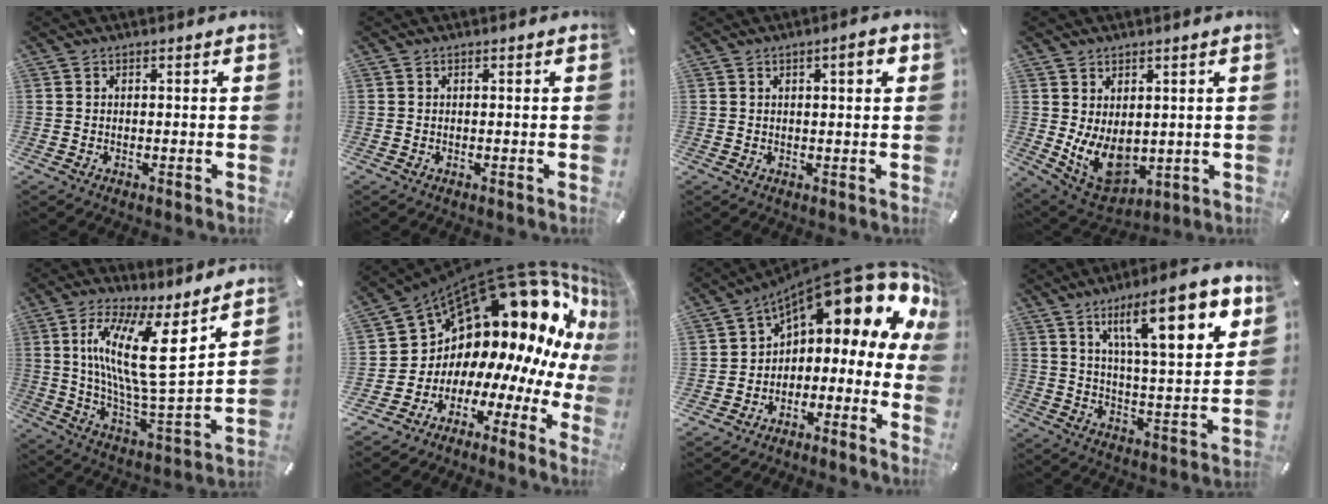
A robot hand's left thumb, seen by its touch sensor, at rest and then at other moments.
{"total": 0.0}
{"total": 3.7, "force": [1.5, 1.0, 3.2], "torque": [-0.057, 0.001, 0.021]}
{"total": 9.8, "force": [0.8, 7.2, 6.5], "torque": [-0.123, -0.020, 0.023]}
{"total": 19.1, "force": [7.6, 5.4, 16.7], "torque": [-0.304, -0.036, 0.115]}
{"total": 18.8, "force": [12.2, 10.6, 9.5], "torque": [-0.127, -0.142, 0.235]}
{"total": 14.9, "force": [9.8, 5.9, 9.5], "torque": [-0.130, -0.081, 0.154]}
{"total": 17.8, "force": [9.8, 5.2, 13.9], "torque": [-0.219, -0.040, 0.152]}